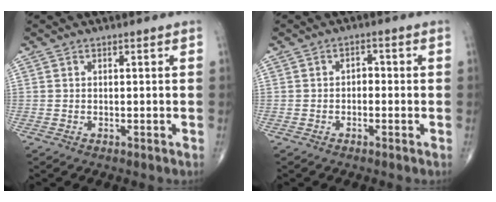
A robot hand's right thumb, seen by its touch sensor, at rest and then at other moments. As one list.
[{"total": 2.0, "force": [-0.5, 1.4, 1.3], "torque": [-0.005, 0.013, -0.014]}]